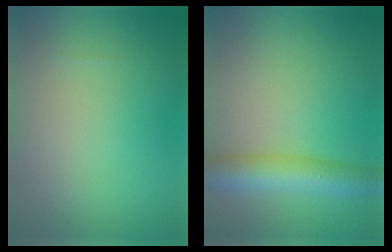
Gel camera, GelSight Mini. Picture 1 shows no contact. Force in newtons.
{"total": 5.5, "press": 5.5, "slide": 0.2}